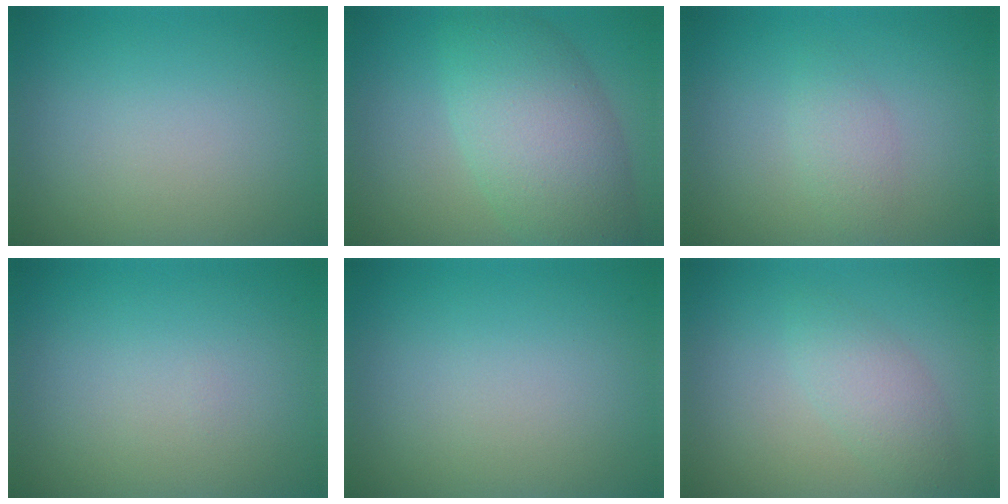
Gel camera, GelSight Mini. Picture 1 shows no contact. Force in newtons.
{"total": 8.1, "press": 8.1, "slide": 0.3}
{"total": 1.7, "press": 1.7, "slide": 0.0}
{"total": 0.0}
{"total": 0.0}
{"total": 2.4, "press": 2.4, "slide": 0.0}